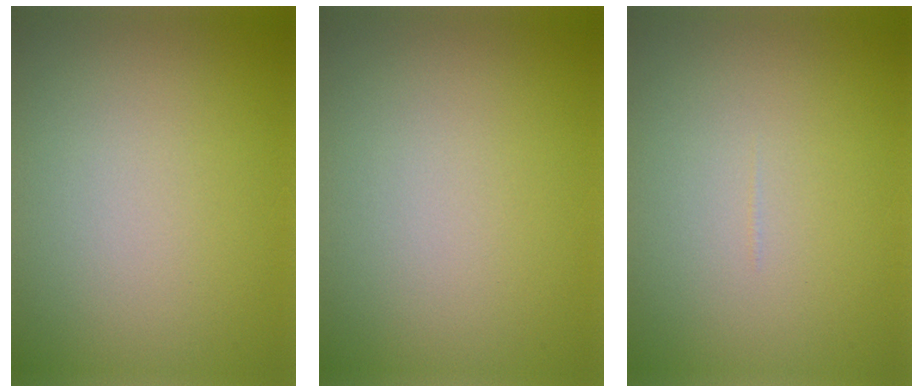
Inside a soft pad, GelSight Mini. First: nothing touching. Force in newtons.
{"total": 0.0}
{"total": 0.0}